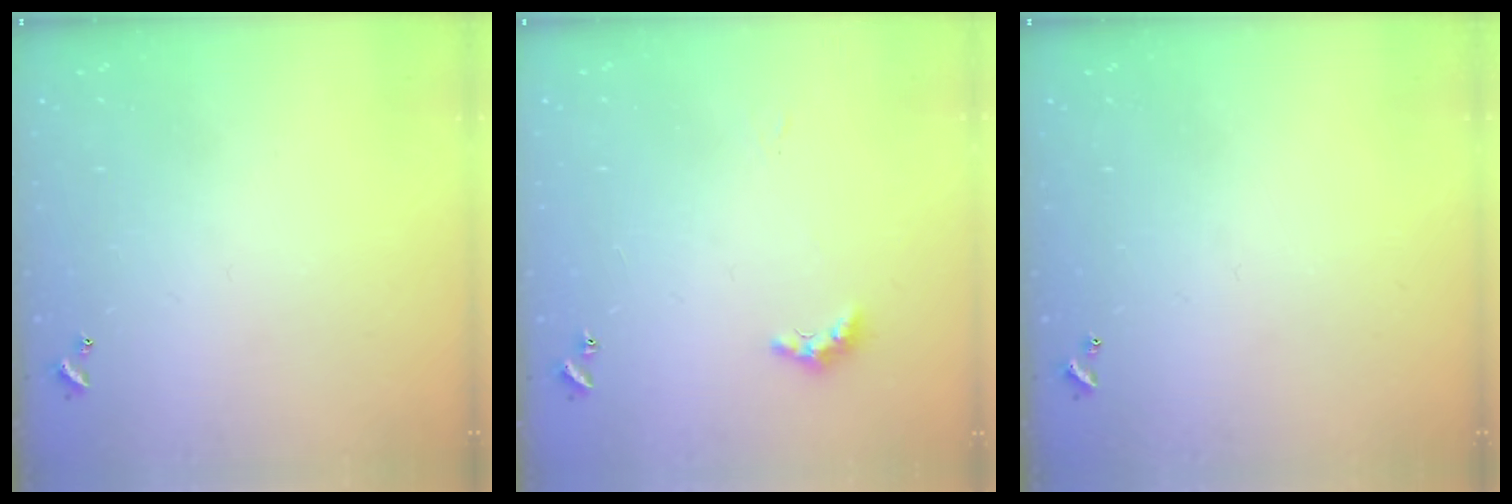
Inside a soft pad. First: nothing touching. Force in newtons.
{"total": 3.1, "press": 3.1, "slide": 0.7}
{"total": 0.0}